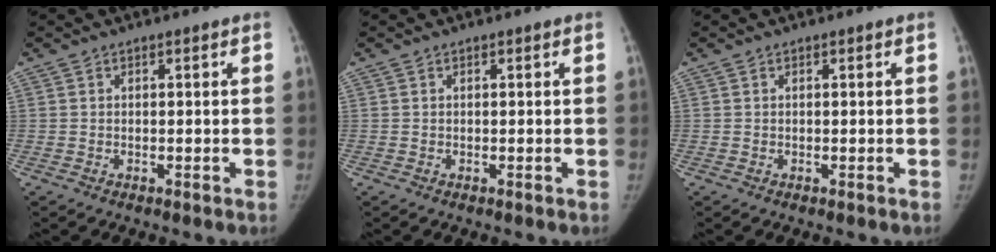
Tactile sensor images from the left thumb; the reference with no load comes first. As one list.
[{"total": 0.0}, {"total": 0.0}]